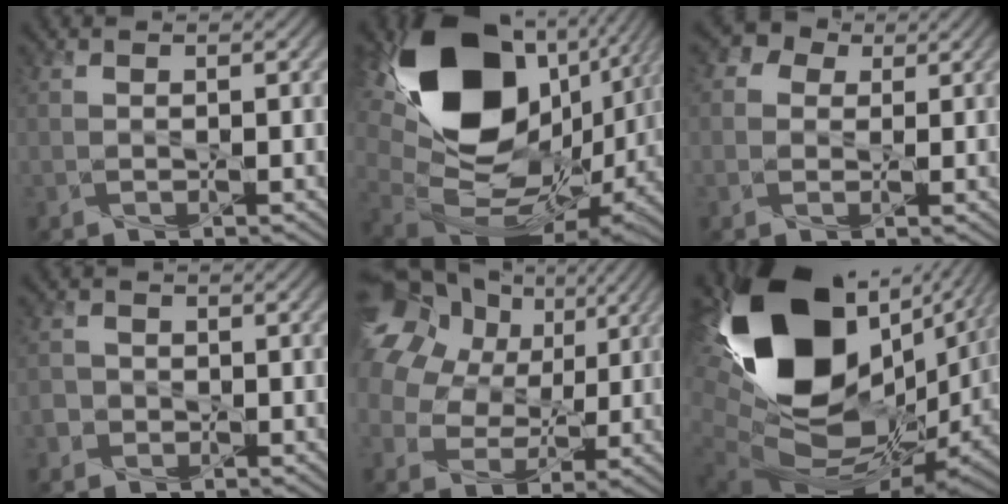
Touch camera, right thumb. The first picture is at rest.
{"total": 20.9, "force": [5.3, 14.1, 14.4], "torque": [-0.322, -0.037, 0.130]}
{"total": 4.1, "force": [1.3, 3.8, 1.1], "torque": [-0.036, 0.011, 0.001]}
{"total": 2.4, "force": [-1.4, 1.9, -0.4], "torque": [0.011, 0.005, -0.035]}
{"total": 15.5, "force": [7.2, 11.1, 8.2], "torque": [-0.225, 0.055, 0.129]}
{"total": 21.0, "force": [4.0, 13.3, 15.8], "torque": [-0.341, -0.062, 0.111]}